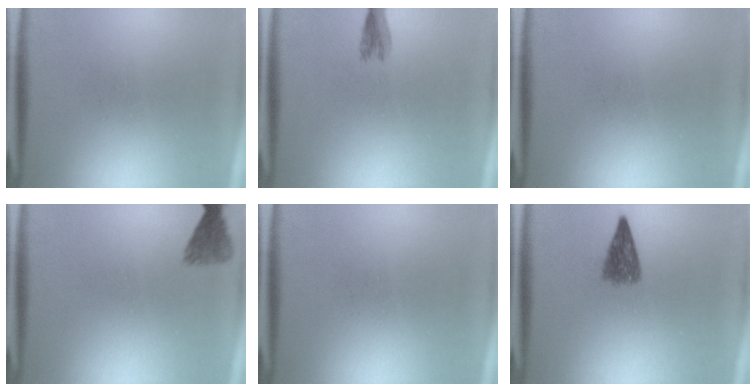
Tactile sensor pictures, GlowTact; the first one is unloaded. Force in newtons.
{"total": 2.3}
{"total": 0.0}
{"total": 3.0}
{"total": 0.0}
{"total": 4.0}